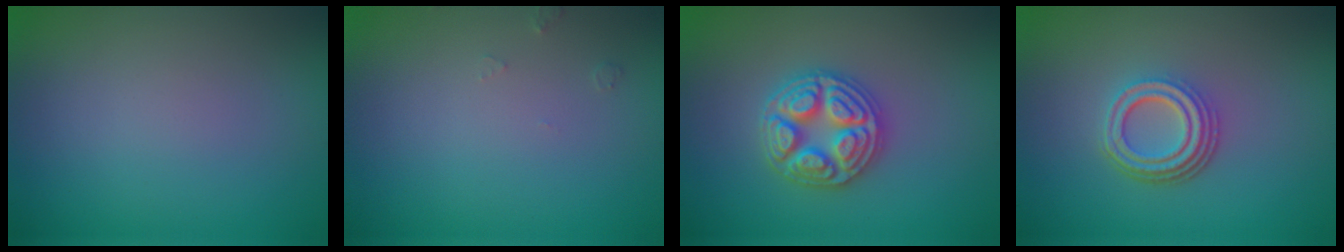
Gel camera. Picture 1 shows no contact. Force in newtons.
{"total": 0.6, "press": 0.6, "slide": 0.1}
{"total": 4.7, "press": 4.7, "slide": 0.5}
{"total": 4.2, "press": 3.1, "slide": 2.9}